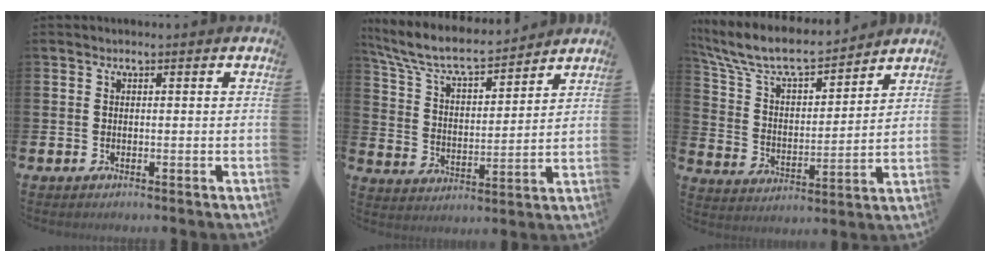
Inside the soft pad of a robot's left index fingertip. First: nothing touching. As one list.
[{"total": 8.1, "force": [7.4, 1.8, 2.8], "torque": [-0.094, -0.049, 0.128]}, {"total": 9.3, "force": [8.4, 2.3, 3.3], "torque": [-0.108, -0.054, 0.146]}]